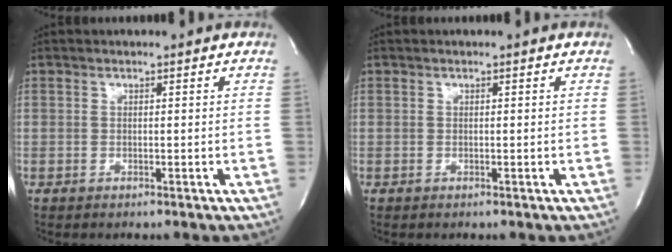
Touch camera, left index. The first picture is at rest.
{"total": 0.0}